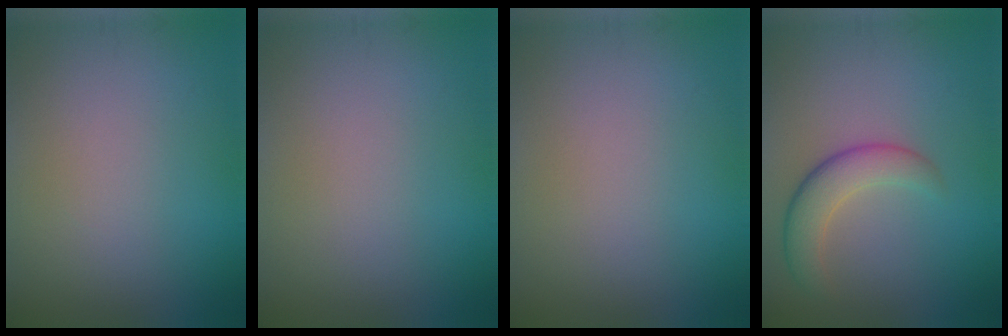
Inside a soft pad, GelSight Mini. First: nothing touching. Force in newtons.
{"total": 0.0}
{"total": 0.0}
{"total": 3.8, "press": 3.8, "slide": 0.2}